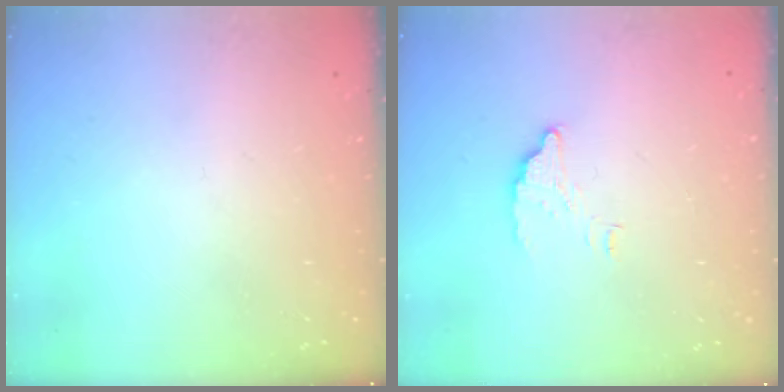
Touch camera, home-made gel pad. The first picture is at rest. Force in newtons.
{"total": 3.5, "press": 3.5, "slide": 0.2}